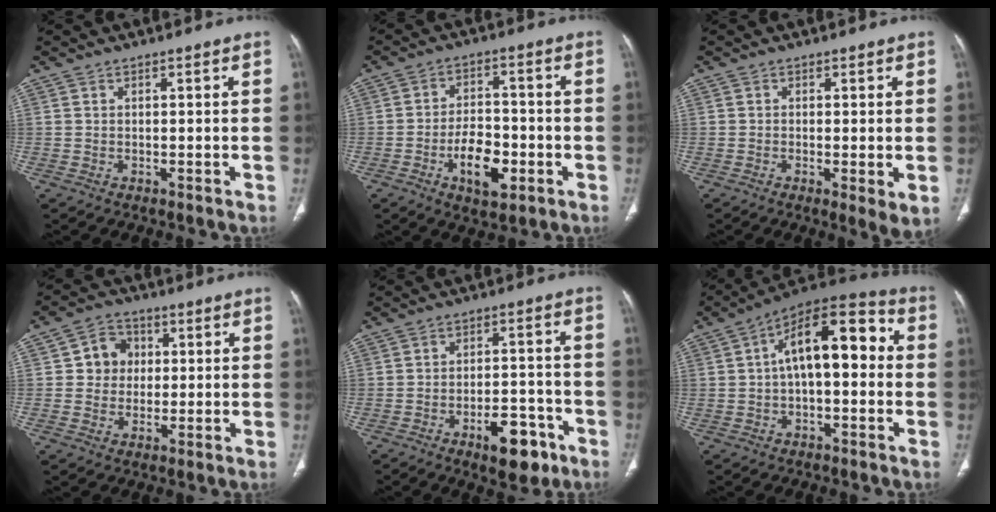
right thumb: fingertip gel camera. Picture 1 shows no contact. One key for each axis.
{"total": 9.4, "fx": -3.5, "fy": 5.0, "fz": 7.2, "tx": -0.105, "ty": 0.019, "tz": -0.056}
{"total": 3.9, "fx": -0.7, "fy": 0.8, "fz": 3.8, "tx": -0.068, "ty": -0.015, "tz": -0.014}
{"total": 6.7, "fx": 0.9, "fy": 6.2, "fz": 2.5, "tx": -0.003, "ty": 0.007, "tz": 0.007}
{"total": 9.2, "fx": -5.1, "fy": 4.3, "fz": 6.3, "tx": -0.071, "ty": 0.032, "tz": -0.071}
{"total": 15.5, "fx": 1.1, "fy": 7.4, "fz": 13.6, "tx": -0.188, "ty": 0.047, "tz": 0.008}